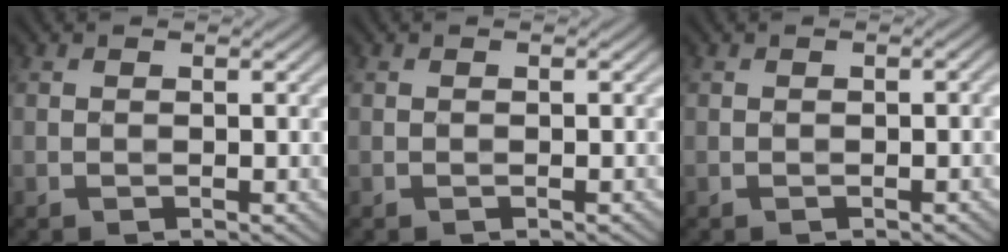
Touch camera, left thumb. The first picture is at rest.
{"total": 0.0}
{"total": 0.5, "force": [-0.4, 0.0, 0.4], "torque": [-0.007, 0.004, -0.003]}